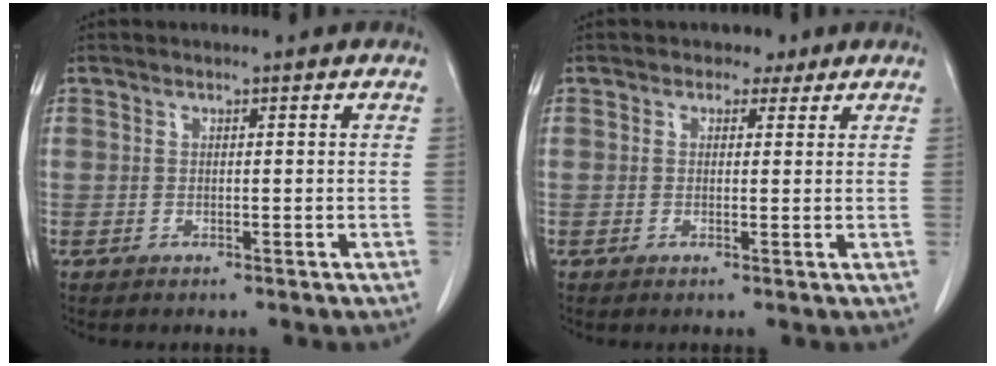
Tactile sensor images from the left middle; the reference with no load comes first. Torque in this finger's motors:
{"motor_torque": [-0.04, 0.00, -0.06, -0.01]}